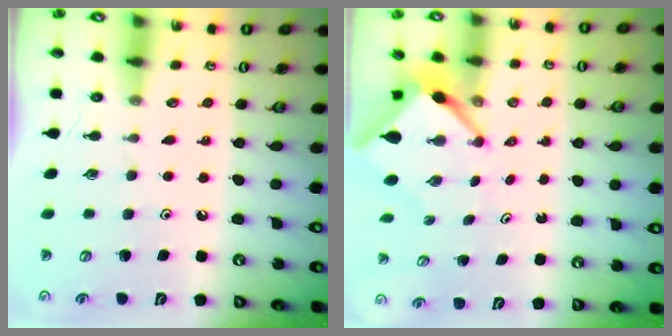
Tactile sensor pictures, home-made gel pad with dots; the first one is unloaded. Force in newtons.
{"total": 5.0, "press": 5.0, "slide": 0.6}